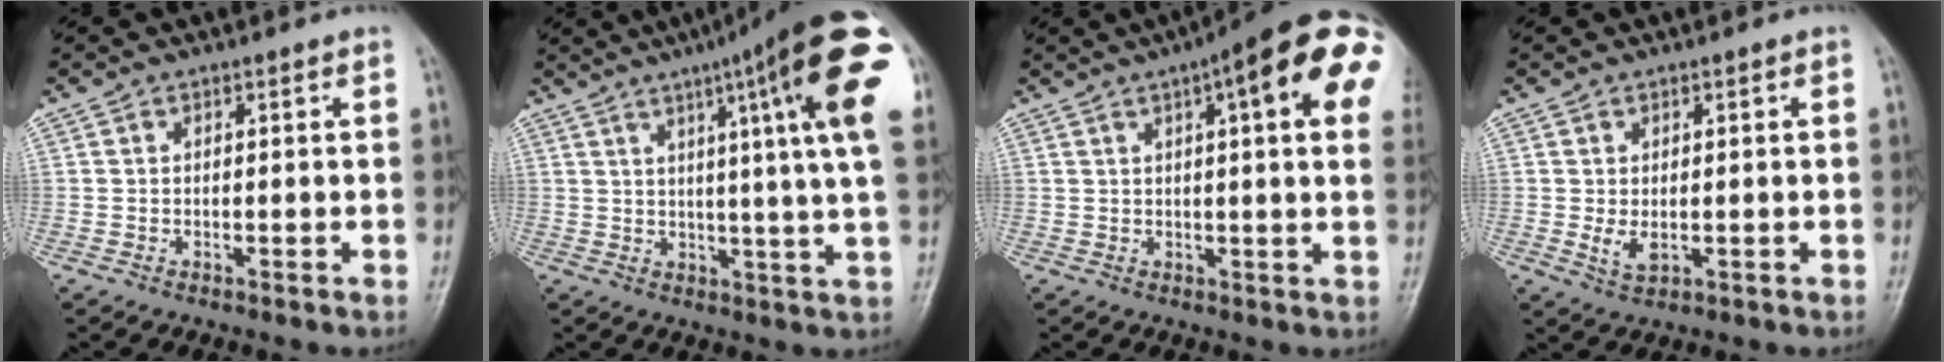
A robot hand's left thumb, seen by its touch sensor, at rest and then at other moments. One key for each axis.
{"total": 21.4, "fx": 8.4, "fy": 2.0, "fz": 19.6, "tx": -0.255, "ty": -0.018, "tz": 0.099}
{"total": 19.0, "fx": 6.7, "fy": 4.5, "fz": 17.2, "tx": -0.225, "ty": 0.012, "tz": 0.079}
{"total": 3.2, "fx": -0.2, "fy": 1.8, "fz": 2.7, "tx": -0.049, "ty": -0.003, "tz": 0.002}